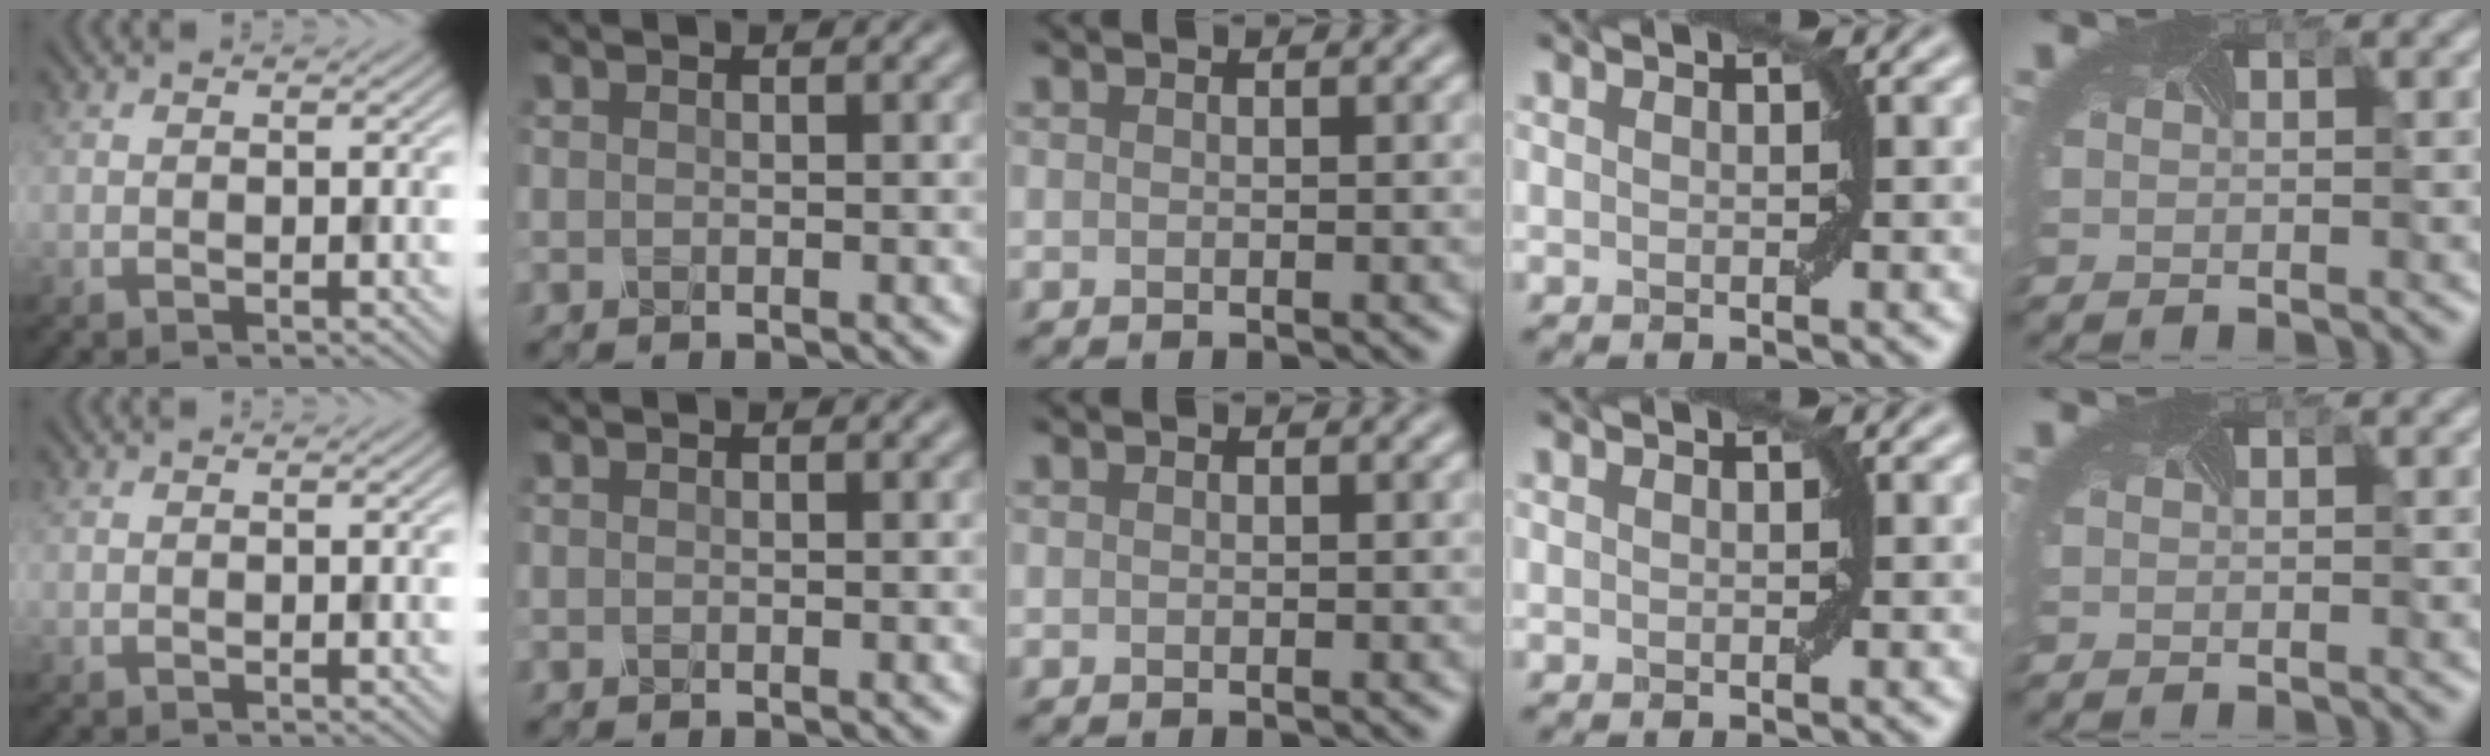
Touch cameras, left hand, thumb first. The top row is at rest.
{}